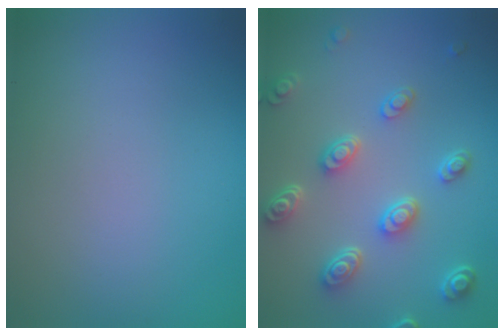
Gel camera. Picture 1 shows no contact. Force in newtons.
{"total": 4.6, "press": 3.6, "slide": 2.8}